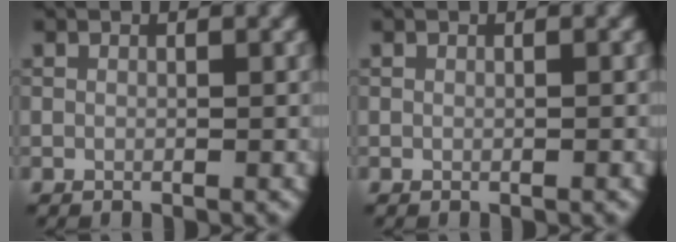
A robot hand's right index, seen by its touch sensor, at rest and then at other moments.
{"total": 0.0}